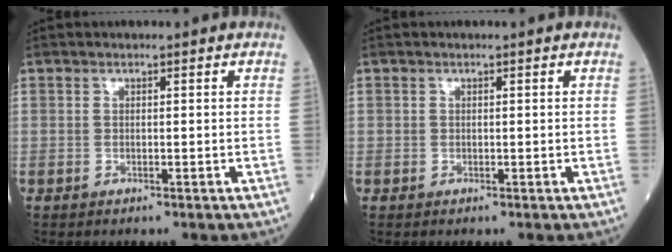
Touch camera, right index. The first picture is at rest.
{"total": 0.0}